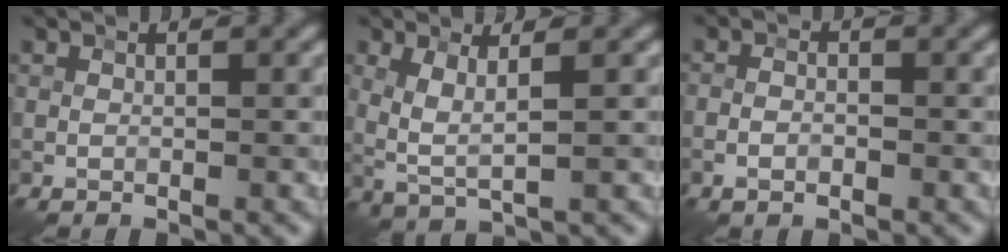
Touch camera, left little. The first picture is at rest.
{"total": 3.3, "force": [0.6, 1.1, 3.0], "torque": [-0.073, -0.006, 0.018]}
{"total": 1.7, "force": [-0.8, 1.0, 1.1], "torque": [-0.019, 0.003, -0.020]}